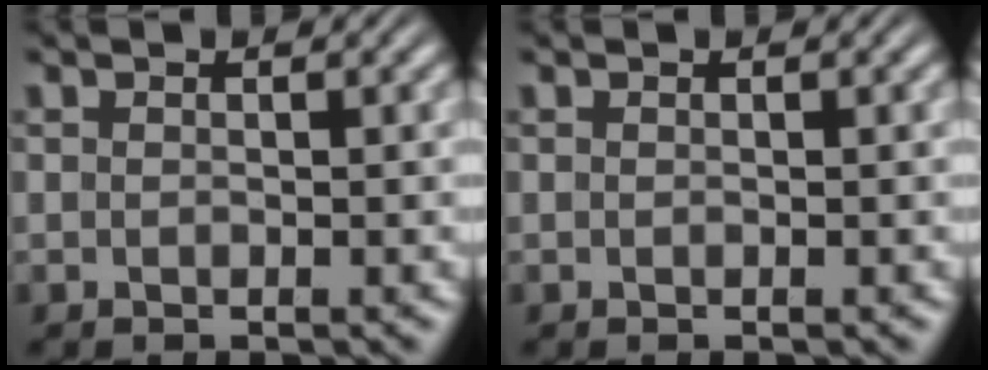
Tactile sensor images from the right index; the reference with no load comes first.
{"total": 0.0}